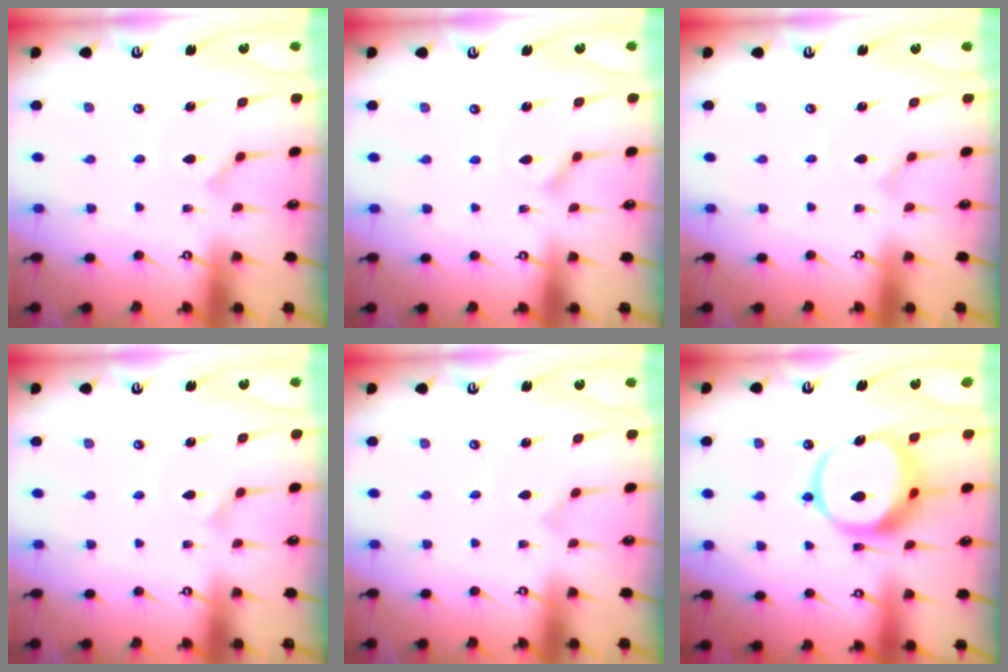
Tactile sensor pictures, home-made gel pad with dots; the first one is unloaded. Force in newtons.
{"total": 2.8, "press": 2.8, "slide": 0.4}
{"total": 0.0}
{"total": 2.2, "press": 2.2, "slide": 0.1}
{"total": 0.0}
{"total": 17.0, "press": 16.9, "slide": 1.9}